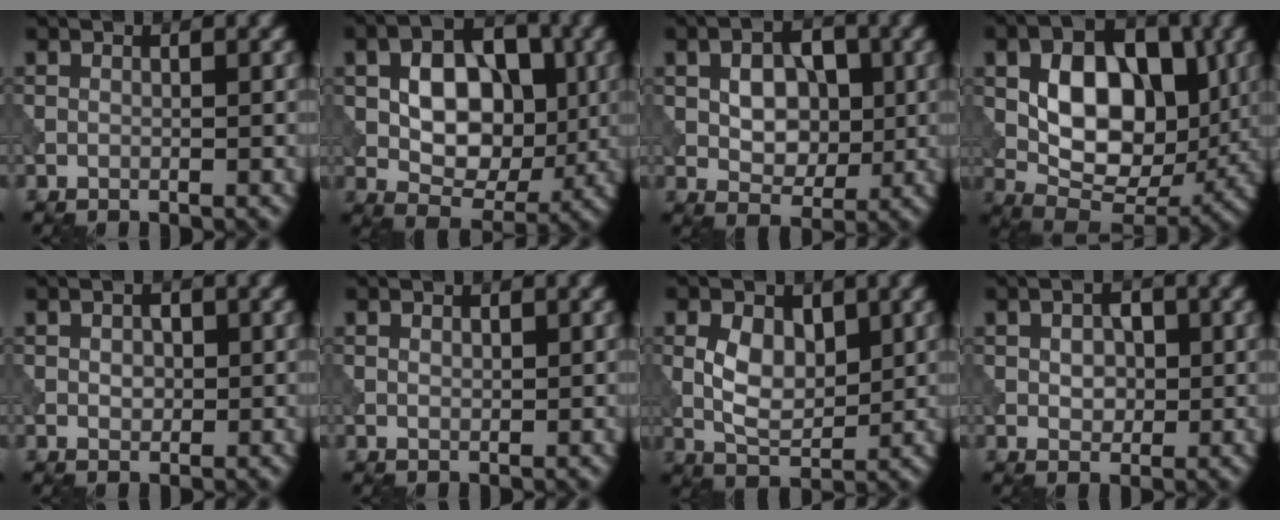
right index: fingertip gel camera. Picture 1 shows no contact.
{"total": 8.1, "force": [0.6, 5.4, 6.0], "torque": [-0.092, 0.002, 0.008]}
{"total": 5.3, "force": [0.5, 3.6, 3.9], "torque": [-0.057, 0.001, 0.009]}
{"total": 9.8, "force": [1.3, 6.3, 7.3], "torque": [-0.121, -0.003, 0.020]}
{"total": 1.4, "force": [0.1, 1.0, 1.0], "torque": [-0.019, 0.001, 0.002]}
{"total": 0.7, "force": [0.3, 0.4, 0.4], "torque": [-0.008, 0.001, 0.006]}
{"total": 4.3, "force": [0.7, 2.7, 3.3], "torque": [-0.062, -0.003, 0.014]}
{"total": 2.9, "force": [0.3, 2.0, 2.1], "torque": [-0.036, 0.004, 0.004]}